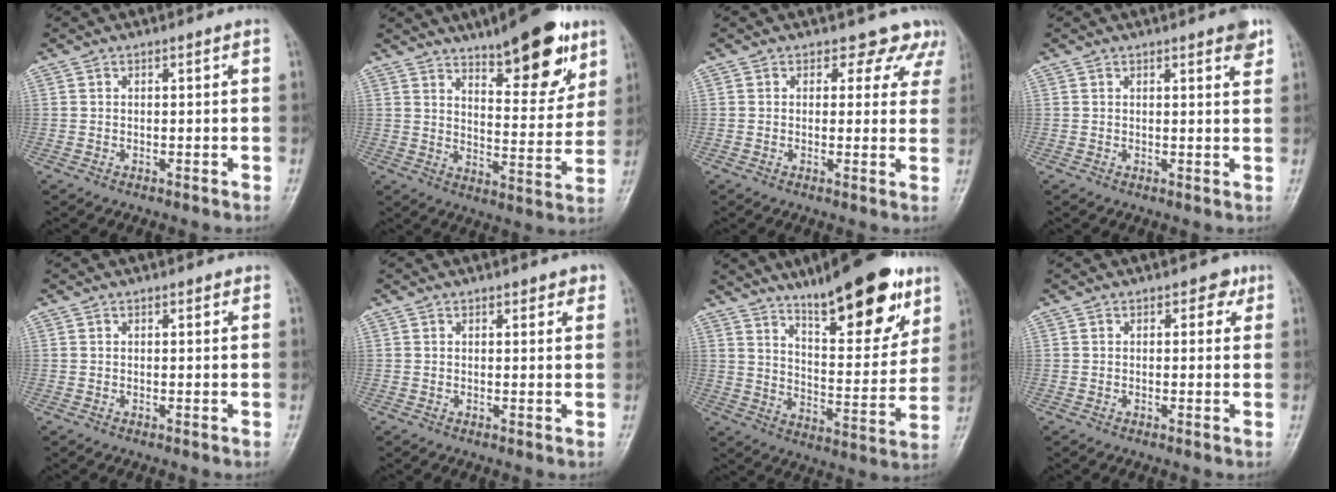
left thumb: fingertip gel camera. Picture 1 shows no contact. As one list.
[{"total": 15.9, "force": [10.2, 5.1, 11.0], "torque": [-0.118, -0.055, 0.155]}, {"total": 6.5, "force": [5.2, 3.9, 0.5], "torque": [0.042, -0.021, 0.035]}, {"total": 3.1, "force": [2.0, 0.8, 2.3], "torque": [-0.022, -0.009, 0.022]}, {"total": 0.7, "force": [0.5, 0.4, 0.3], "torque": [-0.004, -0.003, 0.004]}, {"total": 2.5, "force": [1.7, 1.0, 1.5], "torque": [-0.003, -0.006, 0.018]}, {"total": 20.3, "force": [13.3, 6.1, 14.1], "torque": [-0.164, -0.071, 0.209]}, {"total": 2.2, "force": [1.0, 1.5, 1.2], "torque": [0.006, 0.000, 0.006]}]